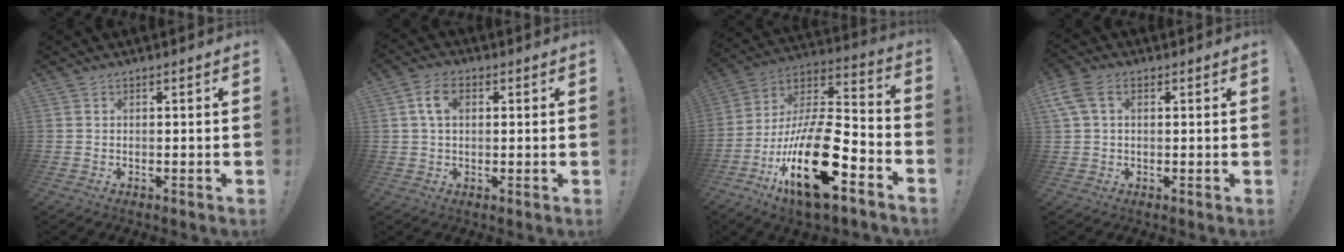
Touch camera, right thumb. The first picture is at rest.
{"total": 6.7, "force": [1.9, 4.1, 4.9], "torque": [-0.094, 0.005, 0.034]}
{"total": 25.3, "force": [-10.4, 9.4, 21.0], "torque": [-0.400, 0.056, -0.170]}
{"total": 6.4, "force": [2.0, 4.1, 4.6], "torque": [-0.100, 0.011, 0.042]}